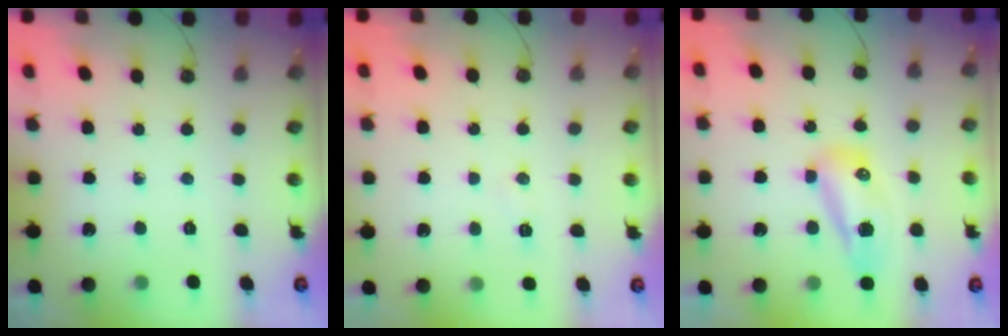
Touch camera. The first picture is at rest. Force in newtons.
{"total": 5.9, "press": 4.2, "slide": 4.1}
{"total": 10.7, "press": 9.8, "slide": 4.3}